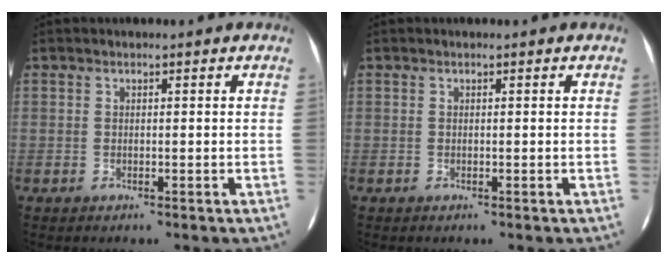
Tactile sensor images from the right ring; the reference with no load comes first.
{"total": 0.0}